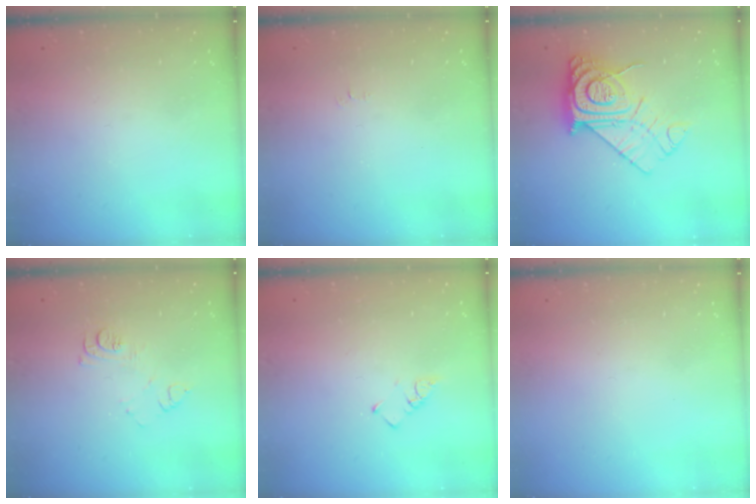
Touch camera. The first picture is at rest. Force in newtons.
{"total": 2.5, "press": 2.5, "slide": 0.3}
{"total": 13.5, "press": 13.5, "slide": 1.1}
{"total": 7.2, "press": 7.2, "slide": 0.7}
{"total": 1.9, "press": 1.9, "slide": 0.3}
{"total": 1.6, "press": 1.6, "slide": 0.1}